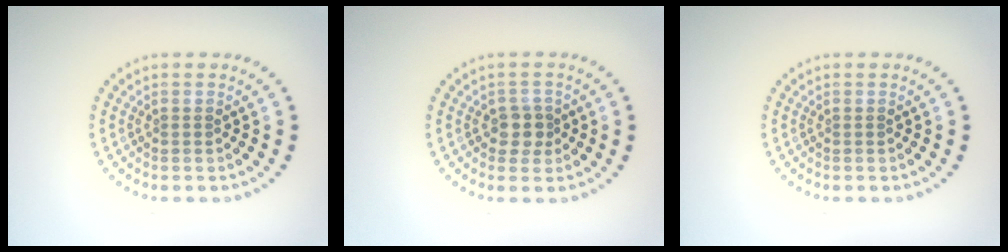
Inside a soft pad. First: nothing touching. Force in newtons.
{"total": 2.0, "press": 1.8, "slide": 0.9}
{"total": 0.0}